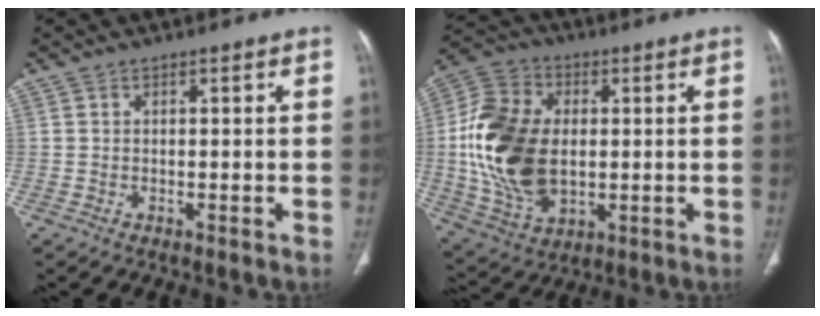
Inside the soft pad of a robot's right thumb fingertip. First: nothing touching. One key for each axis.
{"total": 20.2, "fx": 0.4, "fy": 13.3, "fz": 15.2, "tx": -0.293, "ty": 0.001, "tz": 0.017}